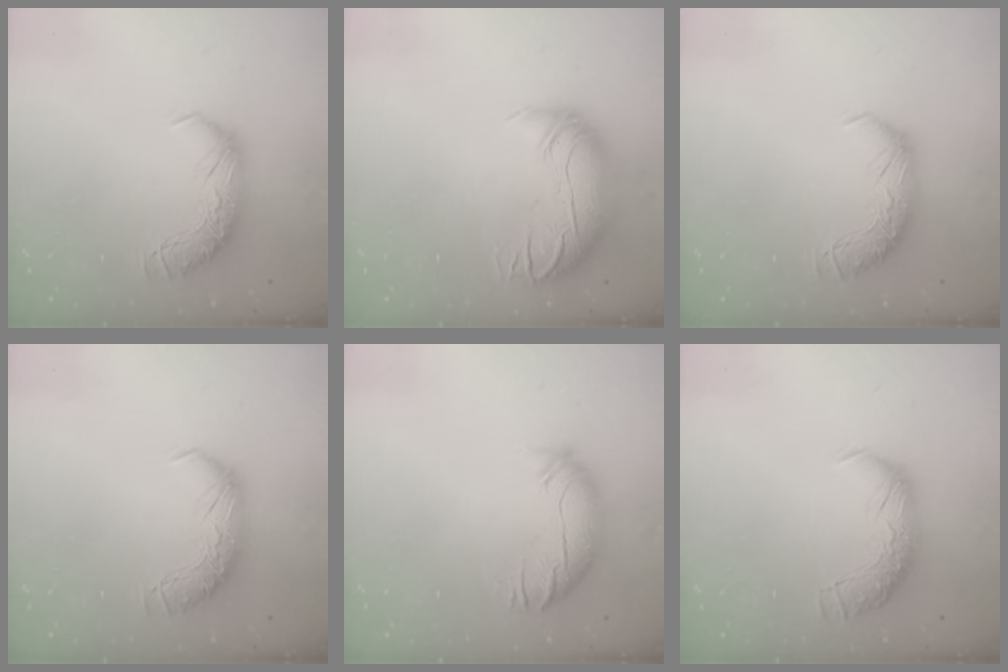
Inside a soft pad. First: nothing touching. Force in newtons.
{"total": 2.6, "press": 0.4, "slide": 2.6}
{"total": 0.0}
{"total": 0.0}
{"total": 2.7, "press": 2.1, "slide": 1.7}
{"total": 1.5, "press": 0.9, "slide": 1.2}